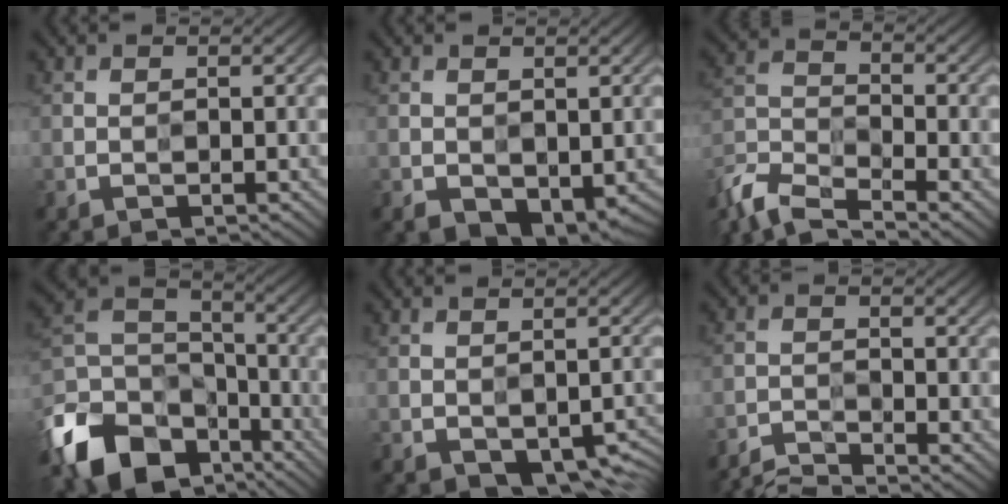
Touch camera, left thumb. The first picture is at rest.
{"total": 3.7, "force": [-1.1, 2.3, 2.7], "torque": [-0.047, -0.013, -0.015]}
{"total": 9.7, "force": [-7.8, 2.6, 5.0], "torque": [-0.114, -0.019, -0.163]}
{"total": 15.4, "force": [-9.6, 9.3, 7.6], "torque": [-0.220, -0.032, -0.175]}
{"total": 6.6, "force": [-3.2, 3.6, 4.5], "torque": [-0.061, -0.021, -0.031]}
{"total": 4.2, "force": [-4.0, 0.4, 1.2], "torque": [-0.025, -0.003, -0.085]}